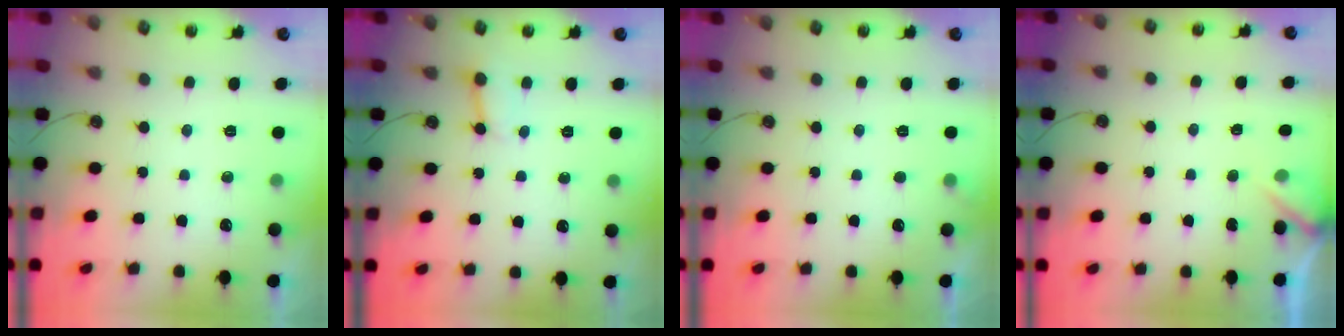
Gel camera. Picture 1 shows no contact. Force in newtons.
{"total": 4.5, "press": 4.4, "slide": 0.4}
{"total": 3.1, "press": 3.1, "slide": 0.4}
{"total": 2.9, "press": 2.9, "slide": 0.3}